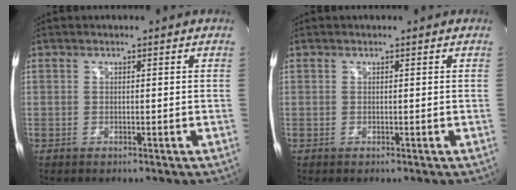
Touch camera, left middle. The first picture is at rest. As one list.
[{"total": 0.0}]